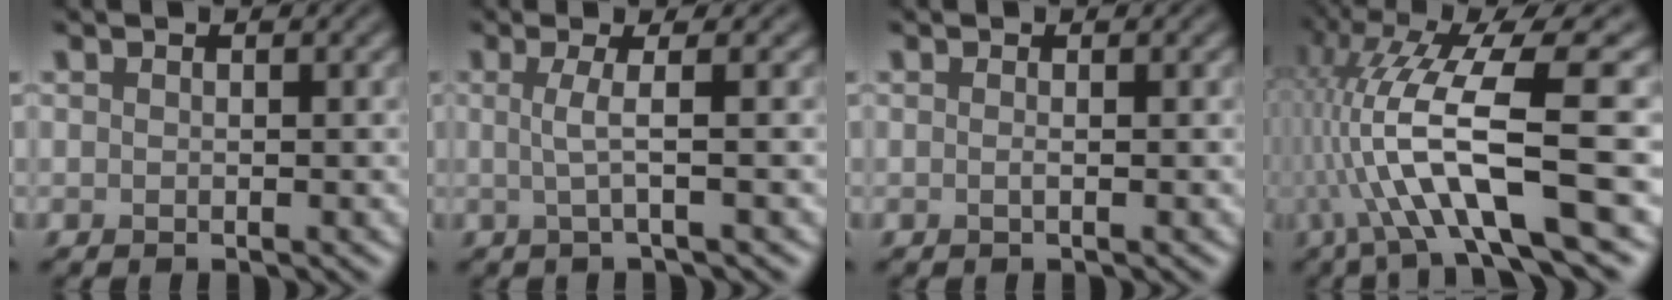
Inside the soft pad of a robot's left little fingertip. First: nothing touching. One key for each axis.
{"total": 2.5, "fx": -0.3, "fy": 0.6, "fz": 2.5, "tx": -0.045, "ty": 0.002, "tz": -0.013}
{"total": 0.6, "fx": -0.2, "fy": 0.2, "fz": 0.5, "tx": -0.008, "ty": 0.001, "tz": -0.009}
{"total": 13.1, "fx": -2.1, "fy": 2.7, "fz": 12.7, "tx": -0.240, "ty": 0.017, "tz": -0.024}